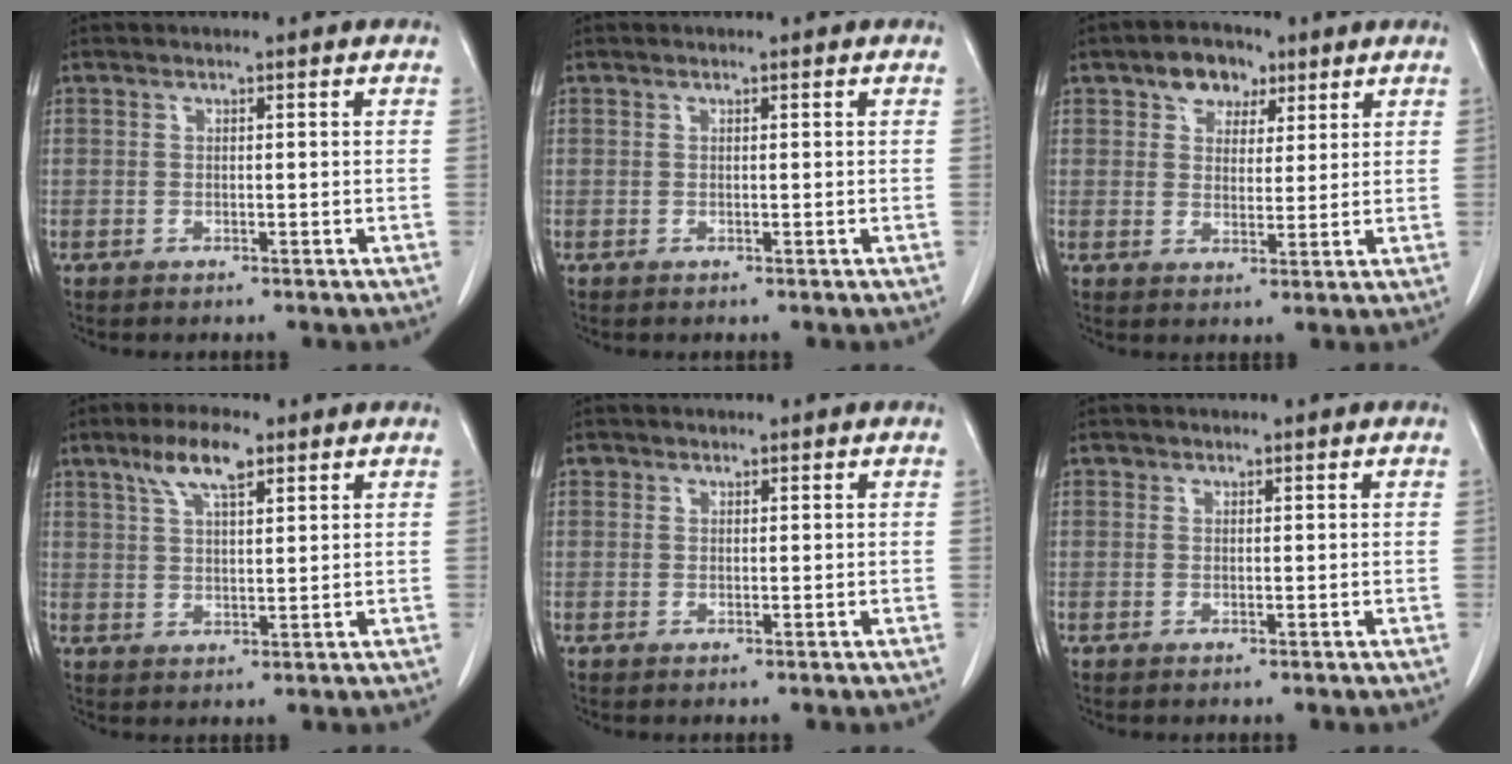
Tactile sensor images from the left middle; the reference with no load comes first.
{"total": 0.0}
{"total": 5.6, "force": [3.3, 3.8, 2.6], "torque": [-0.036, 0.017, 0.054]}
{"total": 6.8, "force": [4.2, 1.7, 5.0], "torque": [-0.102, 0.010, 0.077]}
{"total": 0.8, "force": [0.6, 0.6, 0.0], "torque": [0.006, -0.002, 0.007]}
{"total": 0.5, "force": [0.4, 0.3, 0.0], "torque": [0.002, -0.001, 0.006]}